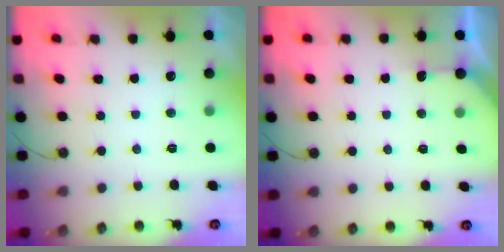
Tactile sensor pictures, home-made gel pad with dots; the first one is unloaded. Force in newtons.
{"total": 2.3, "press": 2.3, "slide": 0.3}